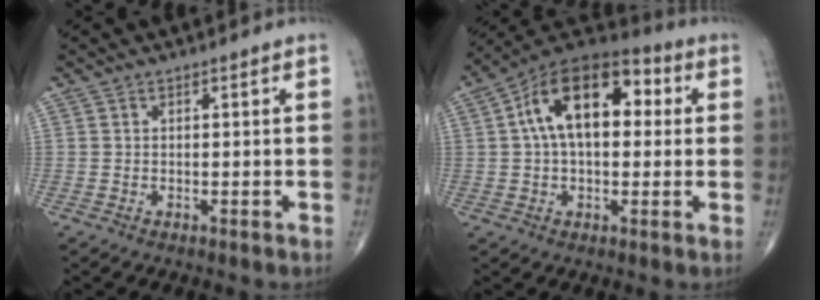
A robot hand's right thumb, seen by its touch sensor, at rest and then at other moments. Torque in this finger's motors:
{"motor_torque": [0.99, 3.40, 1.39, 0.10, 0.44]}